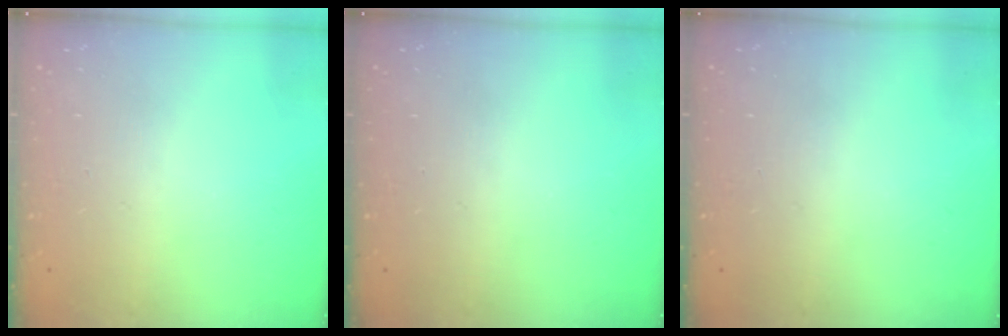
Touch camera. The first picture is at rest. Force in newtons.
{"total": 0.0}
{"total": 0.0}